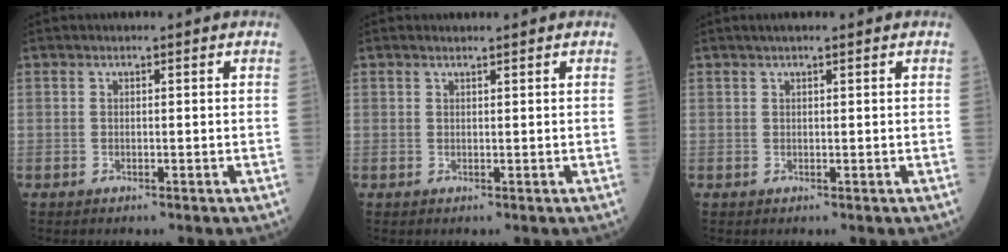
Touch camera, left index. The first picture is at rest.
{"total": 0.7, "force": [0.7, -0.1, 0.1], "torque": [-0.008, 0.002, 0.013]}
{"total": 2.2, "force": [1.7, 0.2, 1.4], "torque": [-0.020, 0.017, 0.025]}